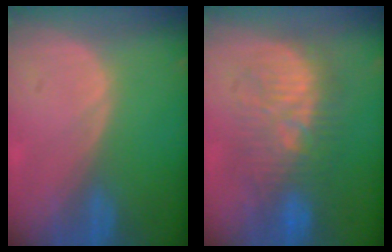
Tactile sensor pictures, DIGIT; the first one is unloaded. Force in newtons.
{"total": 9.9, "press": 9.9, "slide": 0.3}